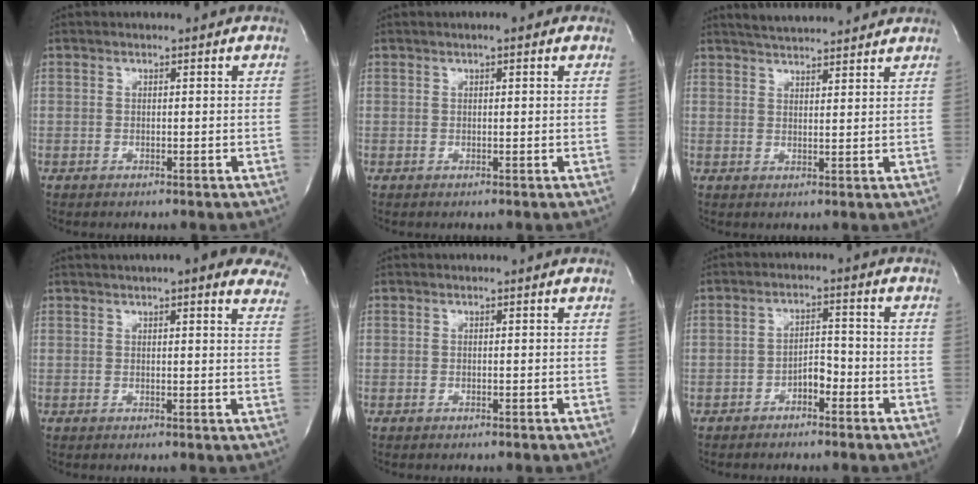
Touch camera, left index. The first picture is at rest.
{"total": 1.7, "force": [0.9, 0.5, 1.3], "torque": [-0.022, 0.006, 0.008]}
{"total": 8.8, "force": [8.2, 0.9, 3.0], "torque": [-0.055, 0.022, 0.117]}
{"total": 13.3, "force": [10.3, 2.5, 8.0], "torque": [-0.097, 0.014, 0.108]}
{"total": 0.0}
{"total": 3.2, "force": [-2.1, 1.4, 2.1], "torque": [-0.032, 0.010, -0.037]}